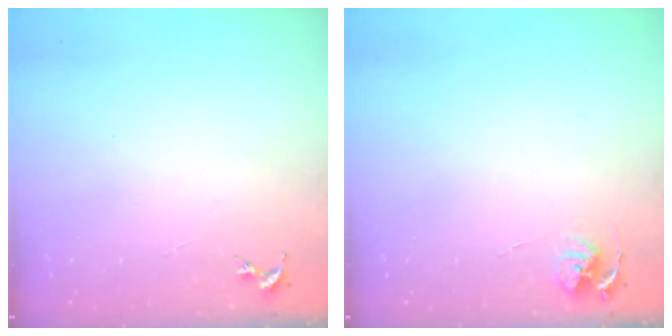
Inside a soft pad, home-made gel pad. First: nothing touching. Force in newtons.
{"total": 5.3, "press": 5.2, "slide": 0.6}